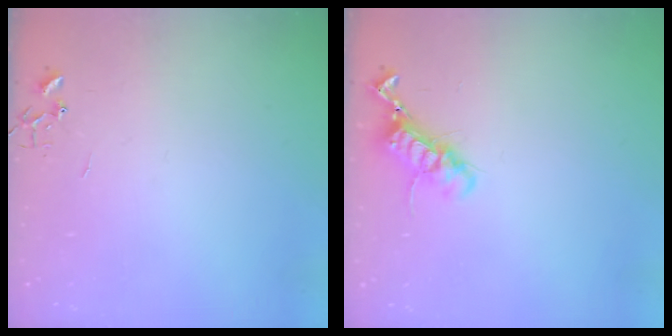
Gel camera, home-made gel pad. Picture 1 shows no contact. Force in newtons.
{"total": 11.9, "press": 11.8, "slide": 0.9}